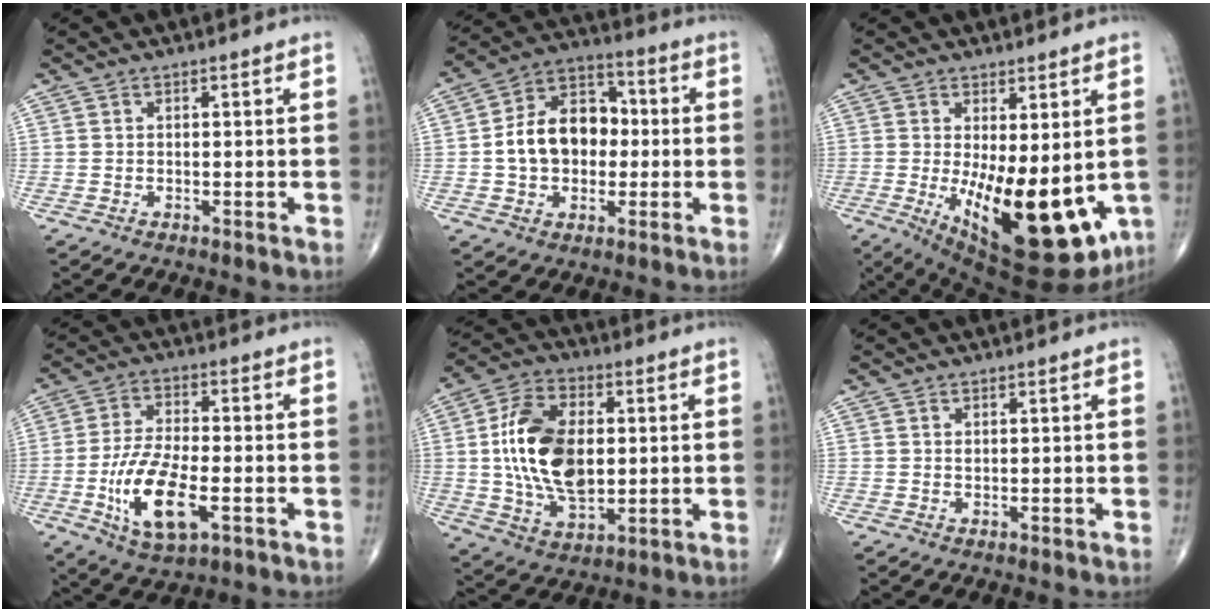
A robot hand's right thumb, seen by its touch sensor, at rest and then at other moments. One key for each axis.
{"total": 14.3, "fx": -0.5, "fy": 10.5, "fz": 9.8, "tx": -0.128, "ty": 0.034, "tz": -0.015}
{"total": 19.5, "fx": -3.4, "fy": 7.8, "fz": 17.5, "tx": -0.230, "ty": -0.037, "tz": -0.023}
{"total": 13.3, "fx": -4.0, "fy": 5.6, "fz": 11.4, "tx": -0.216, "ty": 0.006, "tz": -0.070}
{"total": 17.5, "fx": 1.2, "fy": 10.4, "fz": 14.0, "tx": -0.243, "ty": 0.002, "tz": 0.024}
{"total": 0.6, "fx": 0.2, "fy": 0.4, "fz": 0.4, "tx": -0.003, "ty": 0.001, "tz": 0.003}